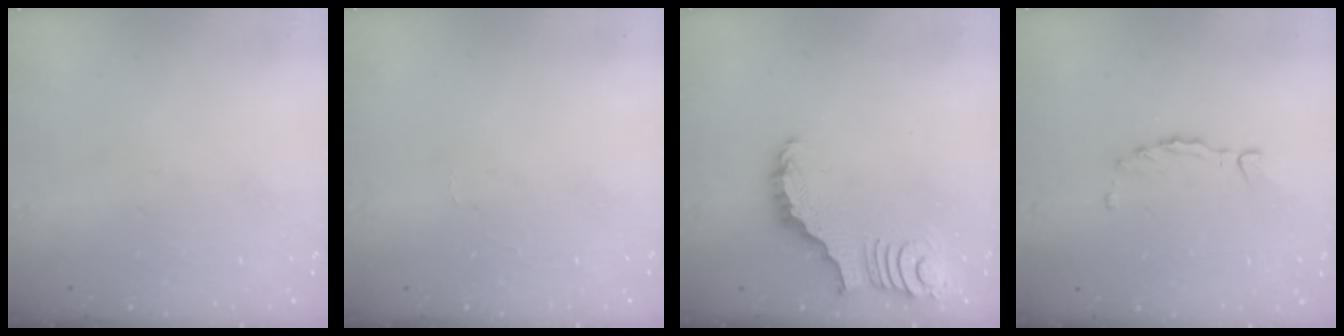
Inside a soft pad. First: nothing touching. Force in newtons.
{"total": 0.0}
{"total": 2.2, "press": 2.2, "slide": 0.3}
{"total": 1.7, "press": 1.7, "slide": 0.2}